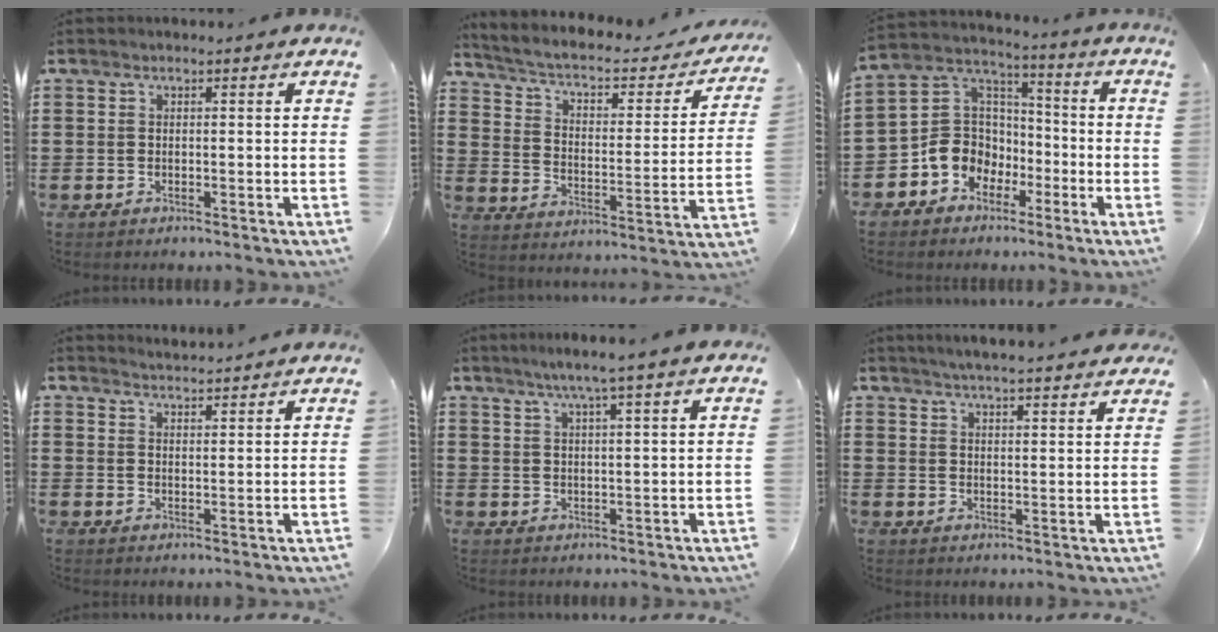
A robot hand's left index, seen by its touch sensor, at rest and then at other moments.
{"total": 3.6, "force": [2.4, 1.3, 2.4], "torque": [-0.061, -0.022, 0.031]}
{"total": 7.9, "force": [-3.3, 7.1, 1.2], "torque": [-0.066, 0.005, -0.067]}
{"total": 2.8, "force": [2.8, -0.4, -0.1], "torque": [-0.006, -0.011, 0.052]}
{"total": 4.2, "force": [3.1, -0.6, 2.7], "torque": [-0.060, -0.006, 0.052]}
{"total": 4.0, "force": [3.9, -0.5, 0.9], "torque": [-0.031, -0.018, 0.068]}